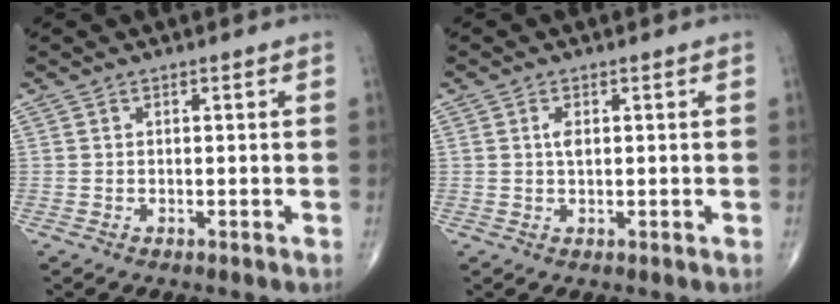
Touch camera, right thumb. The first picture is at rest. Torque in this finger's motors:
{"motor_torque": [0.59, 0.41, 0.15, -0.39, 0.01]}